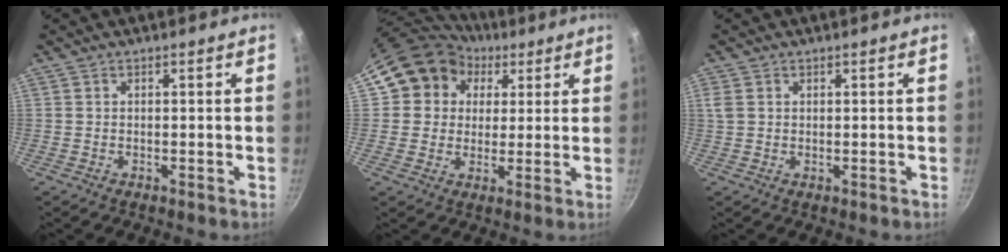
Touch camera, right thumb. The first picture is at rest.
{"total": 12.9, "force": [4.8, 11.1, 4.3], "torque": [-0.051, 0.012, 0.072]}
{"total": 1.9, "force": [0.8, 1.3, 1.2], "torque": [-0.022, 0.002, 0.018]}